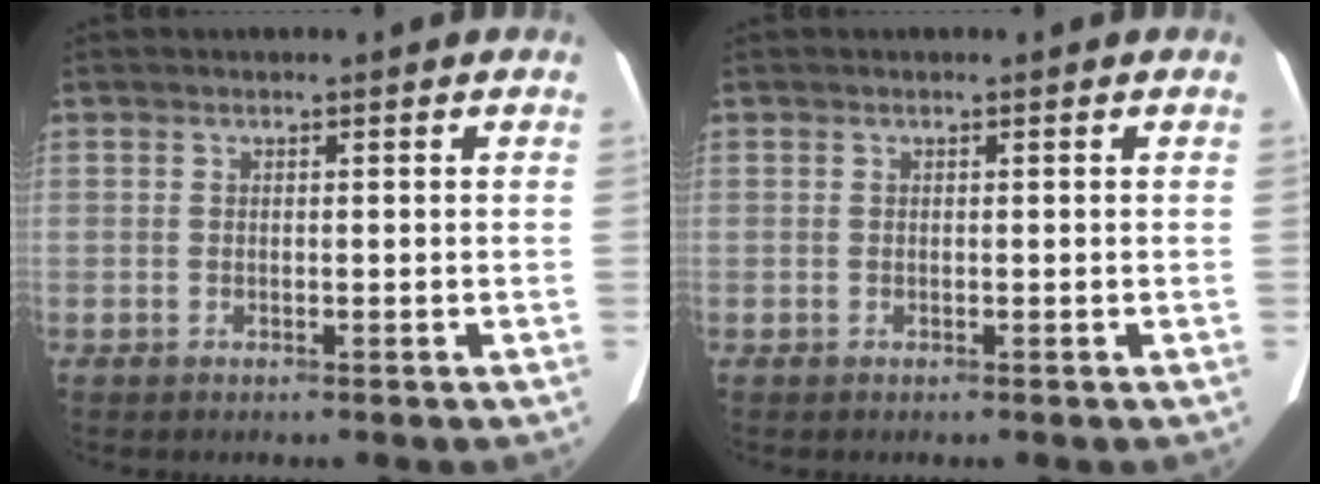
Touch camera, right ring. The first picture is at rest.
{"total": 0.0}